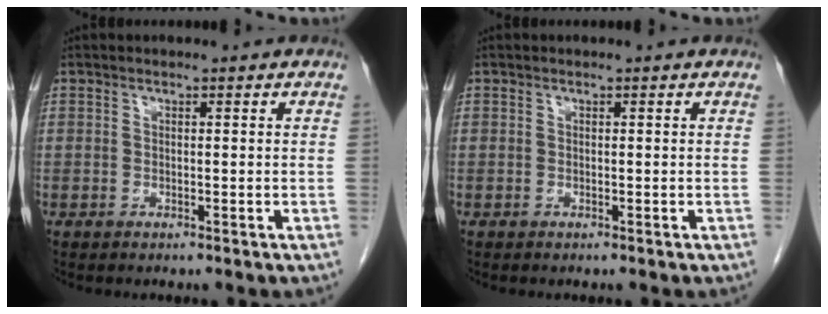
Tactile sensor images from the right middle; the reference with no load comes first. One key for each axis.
{"total": 0.0}